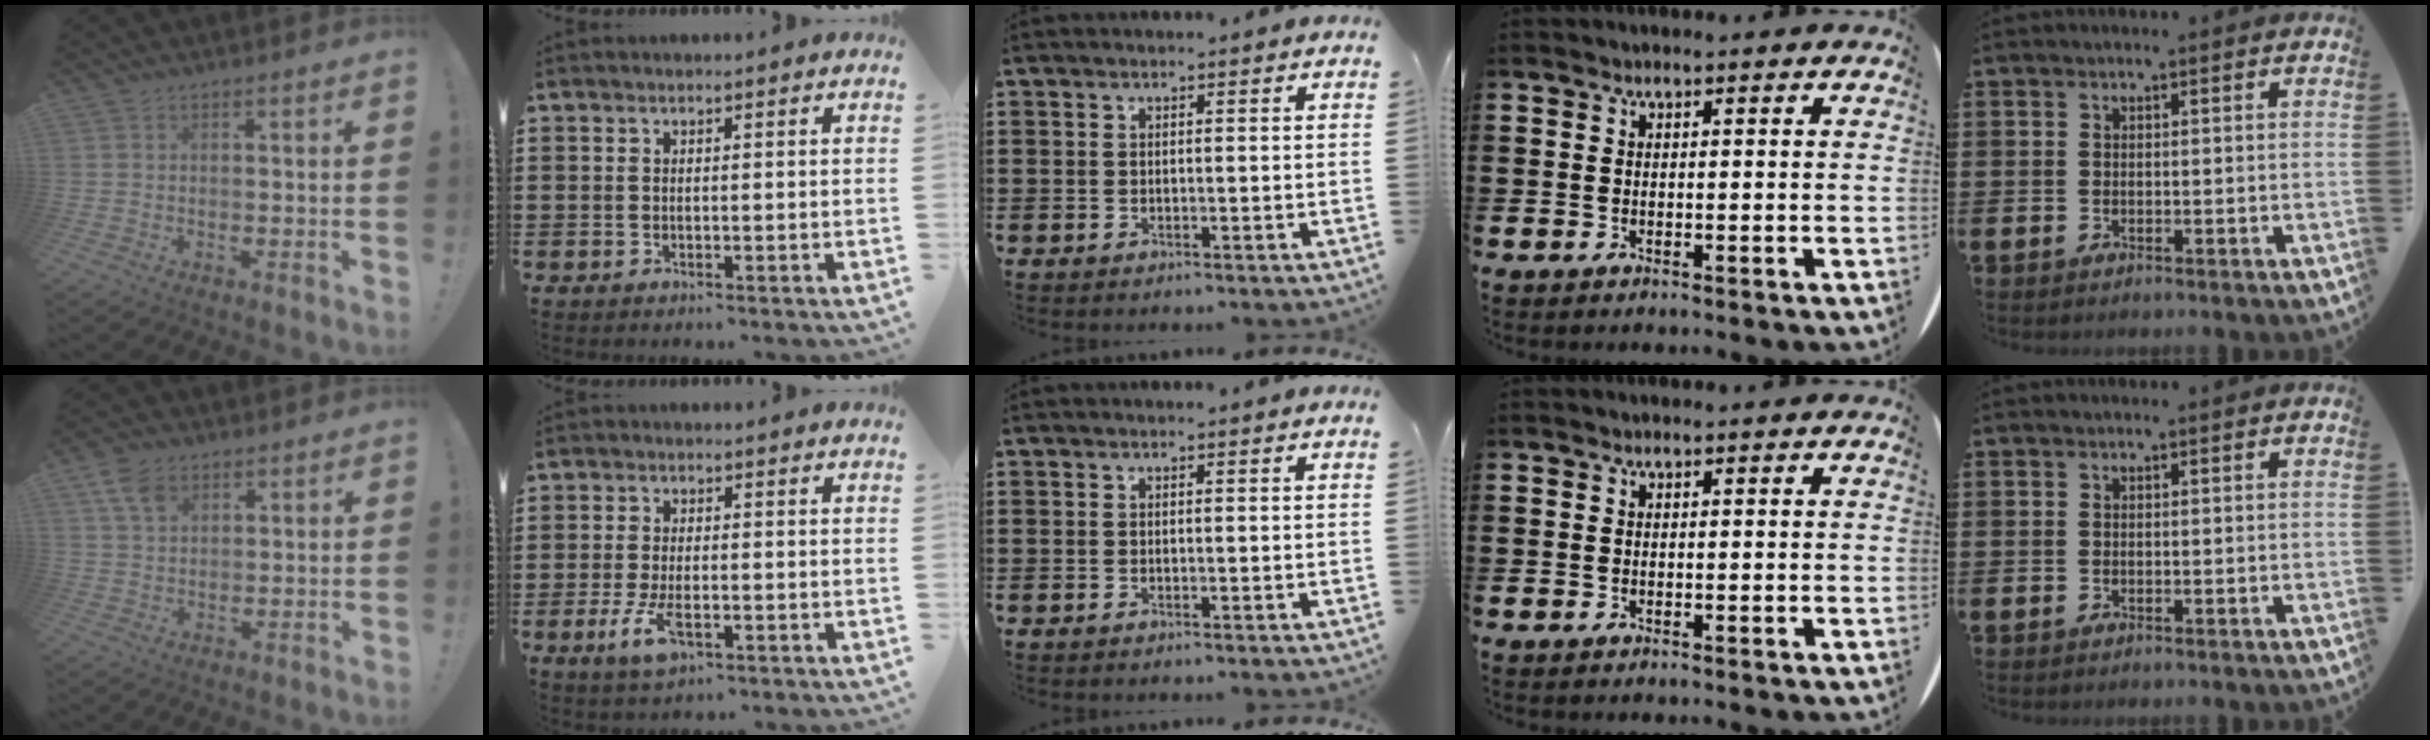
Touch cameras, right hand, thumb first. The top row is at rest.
{"thumb": {"total": 6.3, "force": [3.3, 4.1, 3.4], "torque": [-0.063, -0.003, 0.066]}, "index": {"total": 5.1, "force": [-1.8, 2.1, 4.3], "torque": [-0.100, -0.009, -0.036]}}